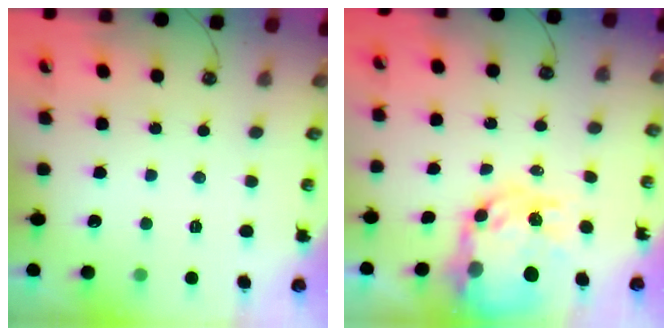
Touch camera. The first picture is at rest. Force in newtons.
{"total": 11.8, "press": 11.8, "slide": 0.9}